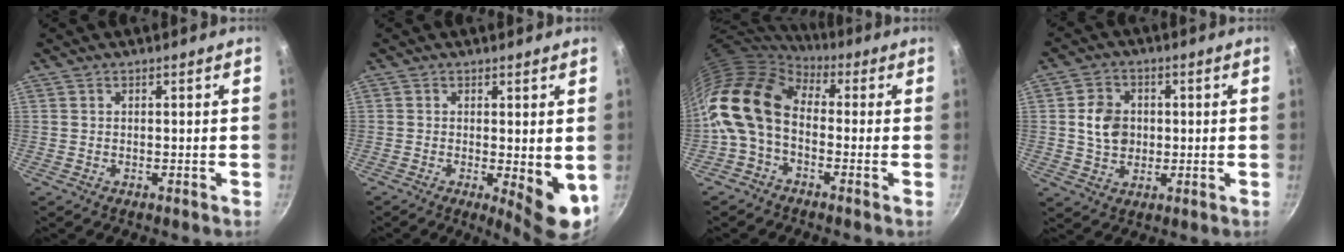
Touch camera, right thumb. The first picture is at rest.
{"total": 7.2, "force": [-0.7, 2.2, 6.8], "torque": [-0.082, -0.013, -0.002]}
{"total": 13.1, "force": [-0.9, 8.8, 9.7], "torque": [-0.169, 0.027, -0.035]}
{"total": 7.3, "force": [0.5, 6.0, 4.2], "torque": [-0.050, 0.007, 0.006]}